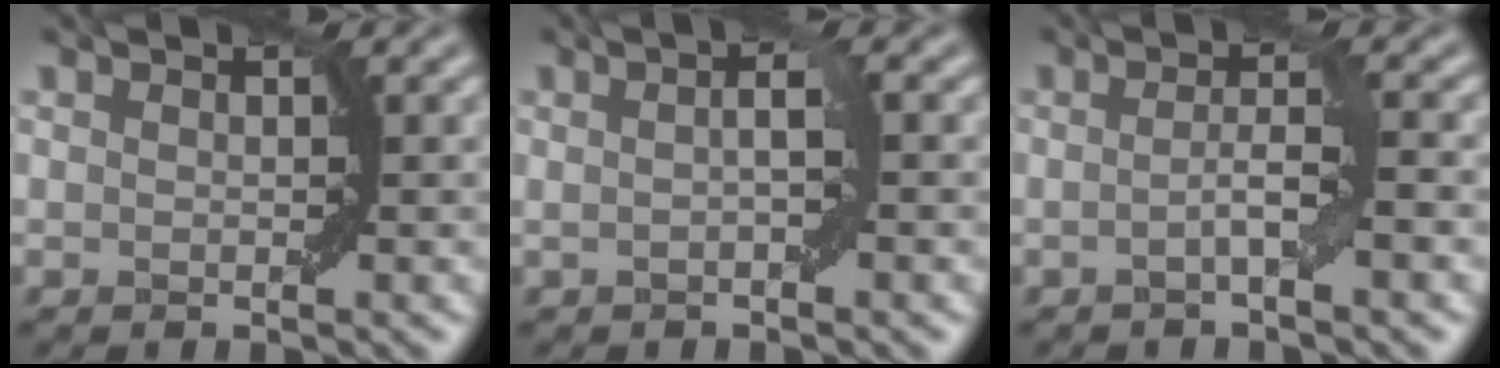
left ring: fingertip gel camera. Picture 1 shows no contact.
{"total": 2.1, "force": [0.1, 0.2, 2.1], "torque": [-0.035, 0.006, 0.001]}
{"total": 2.6, "force": [-0.6, 0.1, 2.5], "torque": [-0.043, 0.005, -0.015]}